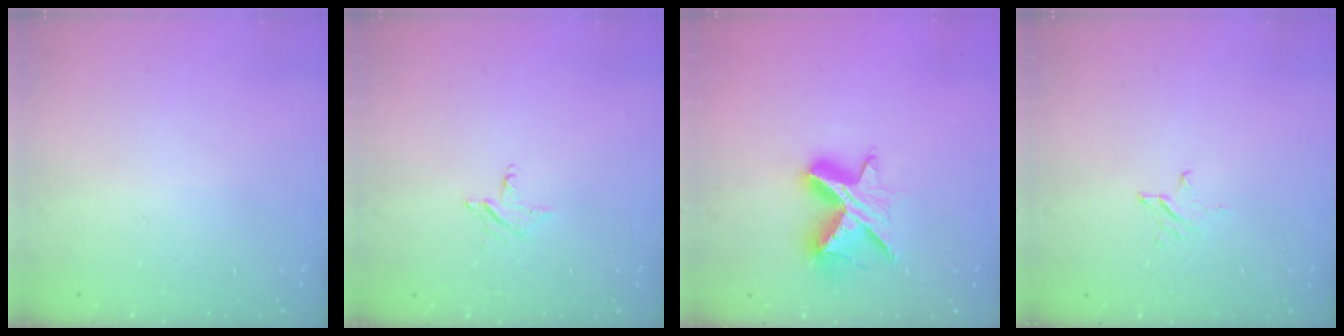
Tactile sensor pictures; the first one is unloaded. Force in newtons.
{"total": 2.4, "press": 2.4, "slide": 0.2}
{"total": 10.6, "press": 10.6, "slide": 0.7}
{"total": 2.6, "press": 2.6, "slide": 0.3}